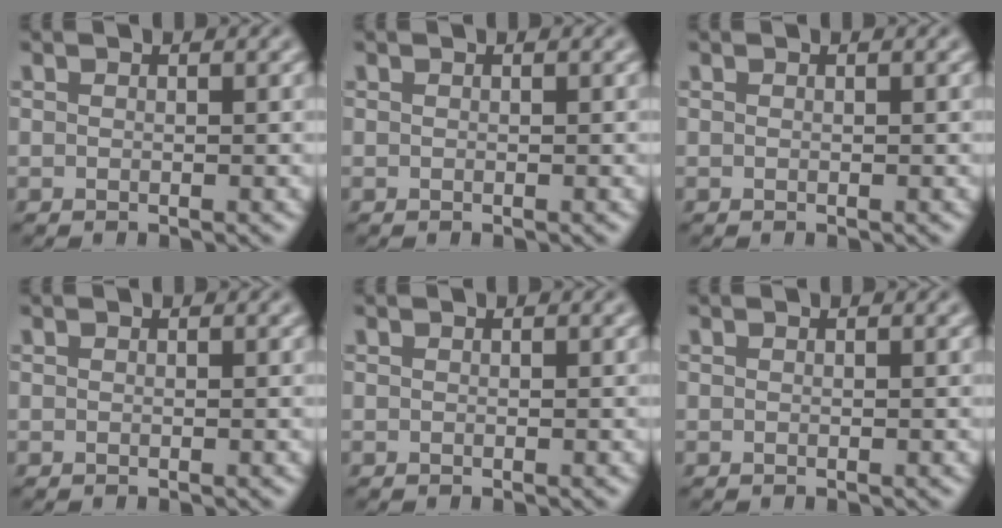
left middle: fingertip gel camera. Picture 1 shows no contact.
{"total": 0.0}
{"total": 0.0}
{"total": 0.0}
{"total": 0.0}
{"total": 0.0}